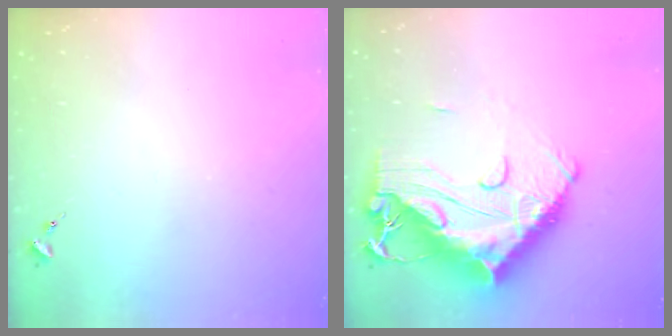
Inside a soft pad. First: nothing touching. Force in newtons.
{"total": 22.9, "press": 22.7, "slide": 2.4}